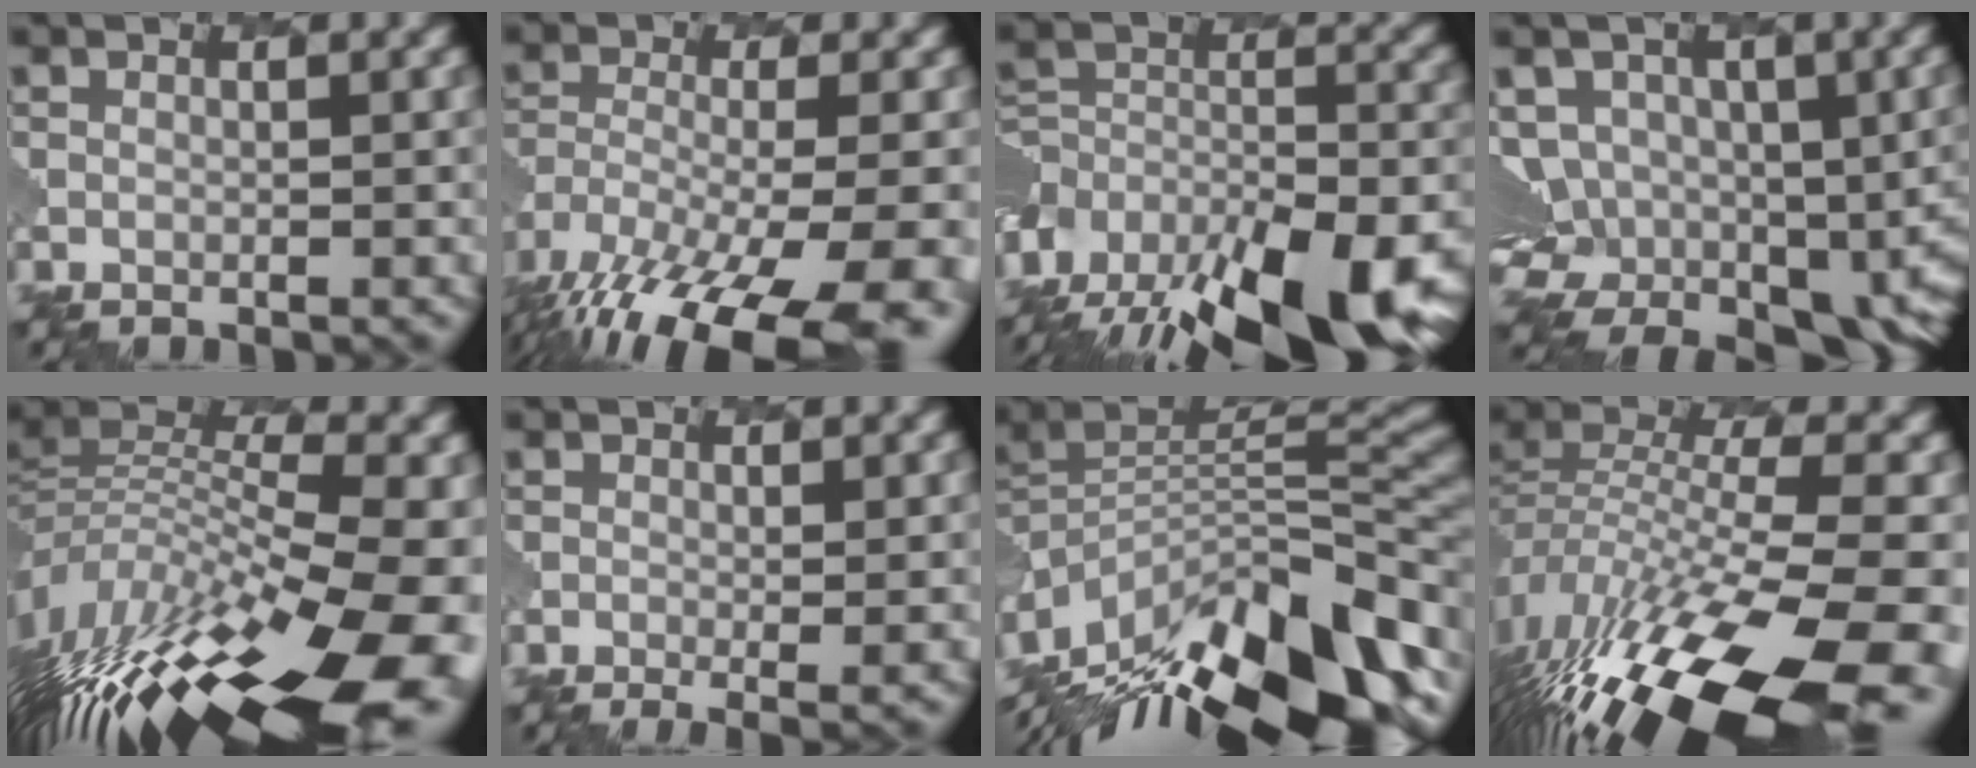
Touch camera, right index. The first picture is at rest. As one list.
[{"total": 16.0, "force": [-11.1, 6.2, 9.7], "torque": [-0.181, -0.043, -0.141]}, {"total": 16.6, "force": [-11.2, 9.4, 7.7], "torque": [-0.160, -0.024, -0.143]}, {"total": 13.4, "force": [-2.4, 10.6, 7.7], "torque": [-0.137, 0.004, -0.035]}, {"total": 16.5, "force": [-6.8, 6.3, 13.6], "torque": [-0.253, 0.000, -0.112]}, {"total": 2.6, "force": [-0.1, 0.8, 2.4], "torque": [-0.036, -0.003, 0.001]}, {"total": 15.2, "force": [-8.4, 6.0, 11.1], "torque": [-0.220, 0.009, -0.153]}, {"total": 17.2, "force": [-11.2, 5.5, 11.8], "torque": [-0.237, -0.023, -0.176]}]